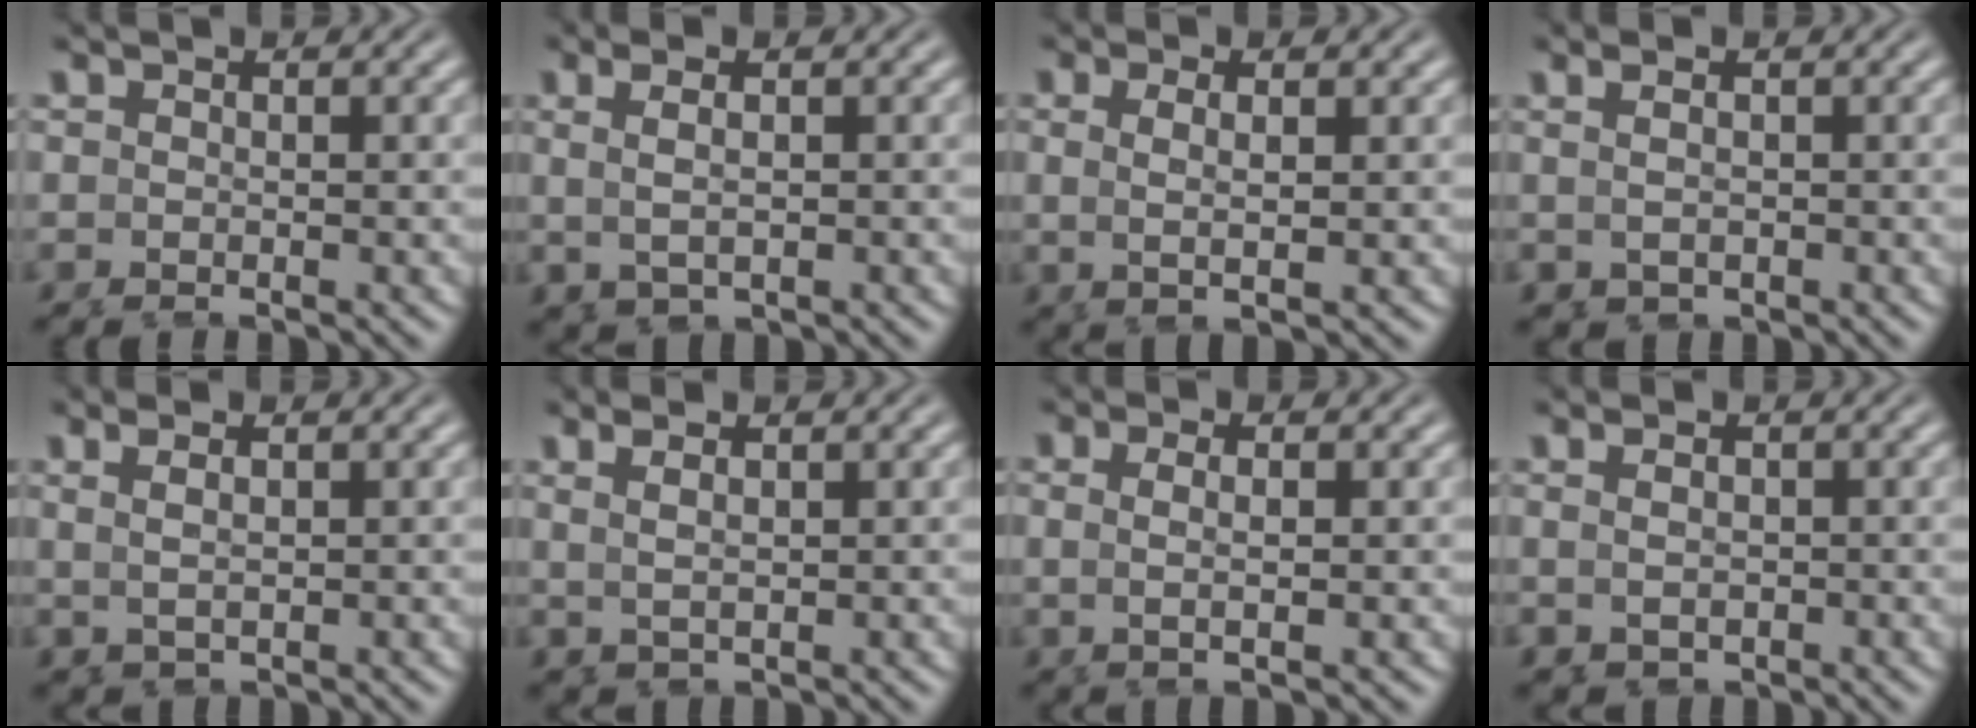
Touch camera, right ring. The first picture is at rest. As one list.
[{"total": 3.1, "force": [0.3, 1.8, 2.5], "torque": [-0.052, 0.003, 0.006]}, {"total": 2.7, "force": [0.3, 1.0, 2.5], "torque": [-0.051, 0.000, 0.005]}, {"total": 1.6, "force": [0.1, 1.1, 1.2], "torque": [-0.019, -0.003, 0.006]}, {"total": 2.2, "force": [0.8, 1.1, 1.7], "torque": [-0.032, 0.006, 0.015]}, {"total": 2.5, "force": [1.1, 1.3, 1.8], "torque": [-0.033, 0.007, 0.020]}, {"total": 2.3, "force": [-0.1, 0.6, 2.2], "torque": [-0.045, -0.002, -0.001]}, {"total": 1.4, "force": [0.0, 1.0, 1.0], "torque": [-0.017, -0.010, 0.006]}]